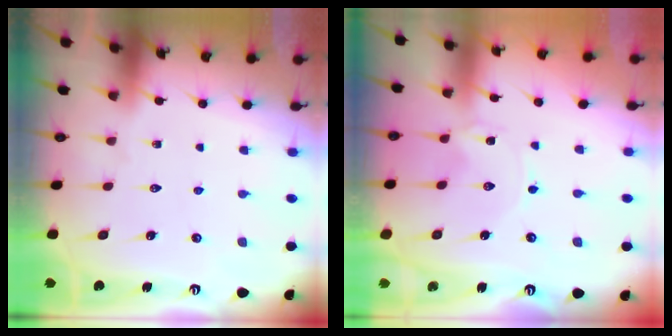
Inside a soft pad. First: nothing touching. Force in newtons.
{"total": 0.0}